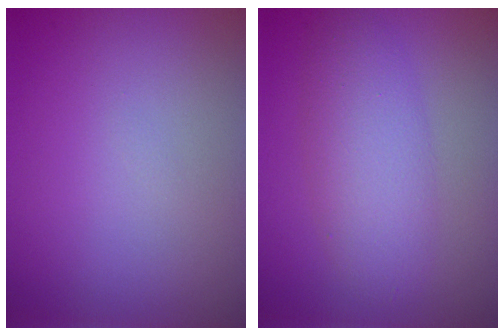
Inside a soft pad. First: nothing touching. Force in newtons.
{"total": 4.3, "press": 4.3, "slide": 0.1}